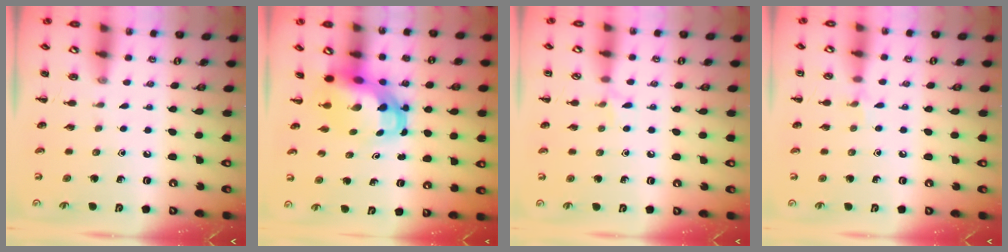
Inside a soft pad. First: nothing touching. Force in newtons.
{"total": 6.3, "press": 6.1, "slide": 1.6}
{"total": 4.9, "press": 4.5, "slide": 1.8}
{"total": 3.7, "press": 3.4, "slide": 1.4}